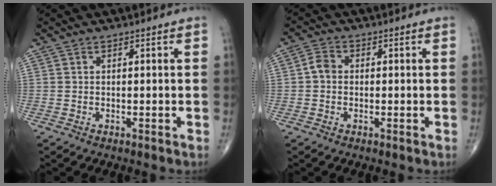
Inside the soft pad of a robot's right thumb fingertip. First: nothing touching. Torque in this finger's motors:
{"motor_torque": [-0.01, 0.01, 0.08, 0.00, 0.03]}